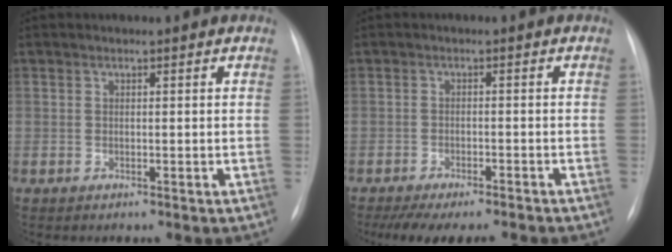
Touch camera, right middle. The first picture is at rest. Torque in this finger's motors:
{"motor_torque": [0.86, -0.86, 0.31, 0.12]}